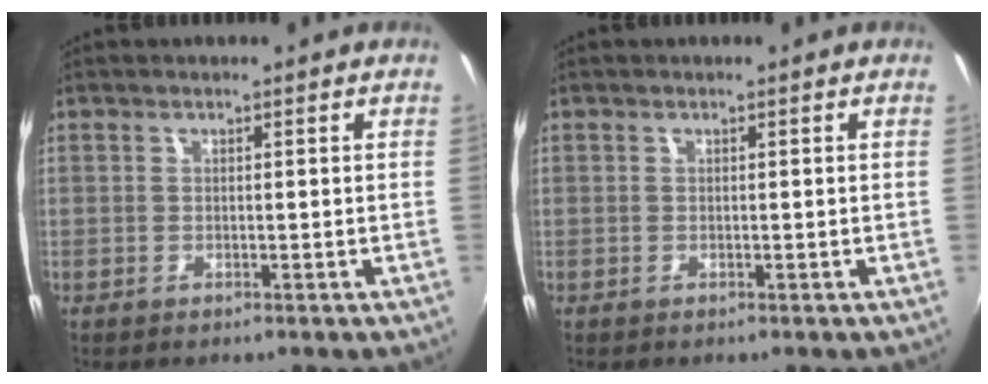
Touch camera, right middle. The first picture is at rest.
{"total": 0.0}